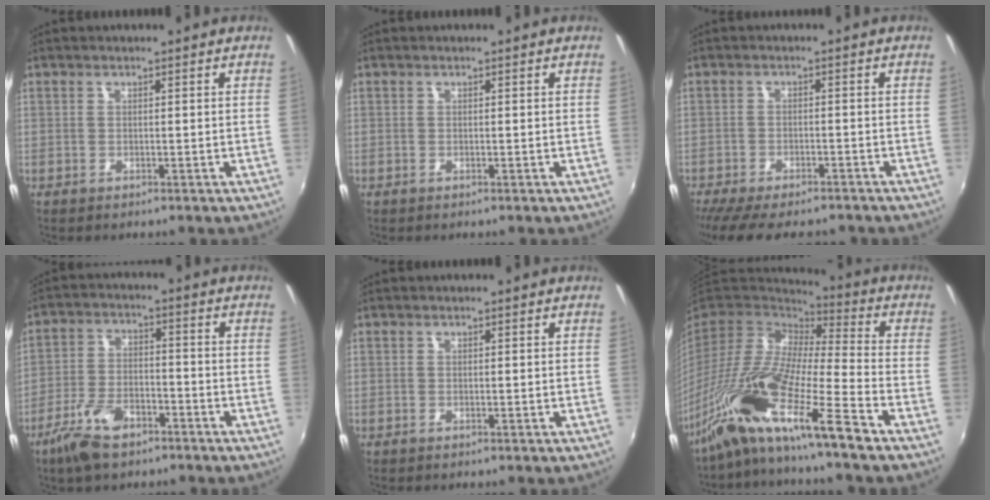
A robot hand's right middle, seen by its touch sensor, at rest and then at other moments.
{"total": 0.0}
{"total": 11.5, "force": [-9.7, 3.0, 5.4], "torque": [-0.119, -0.036, -0.153]}
{"total": 9.4, "force": [-6.4, 4.2, 5.5], "torque": [-0.123, -0.003, -0.118]}
{"total": 0.0}
{"total": 19.3, "force": [-13.2, 1.1, 14.1], "torque": [-0.265, -0.024, -0.265]}